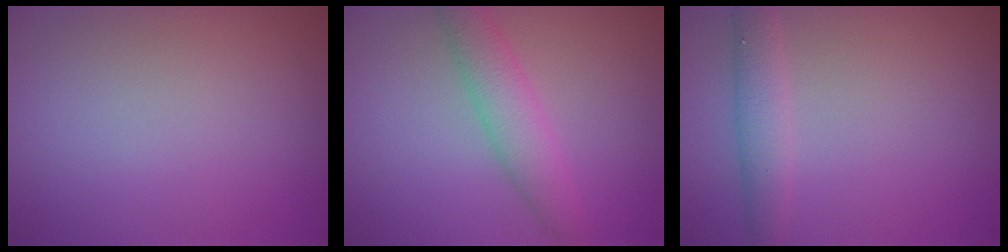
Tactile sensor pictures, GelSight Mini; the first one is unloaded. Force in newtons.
{"total": 3.5, "press": 3.5, "slide": 0.1}
{"total": 2.4, "press": 2.4, "slide": 0.1}